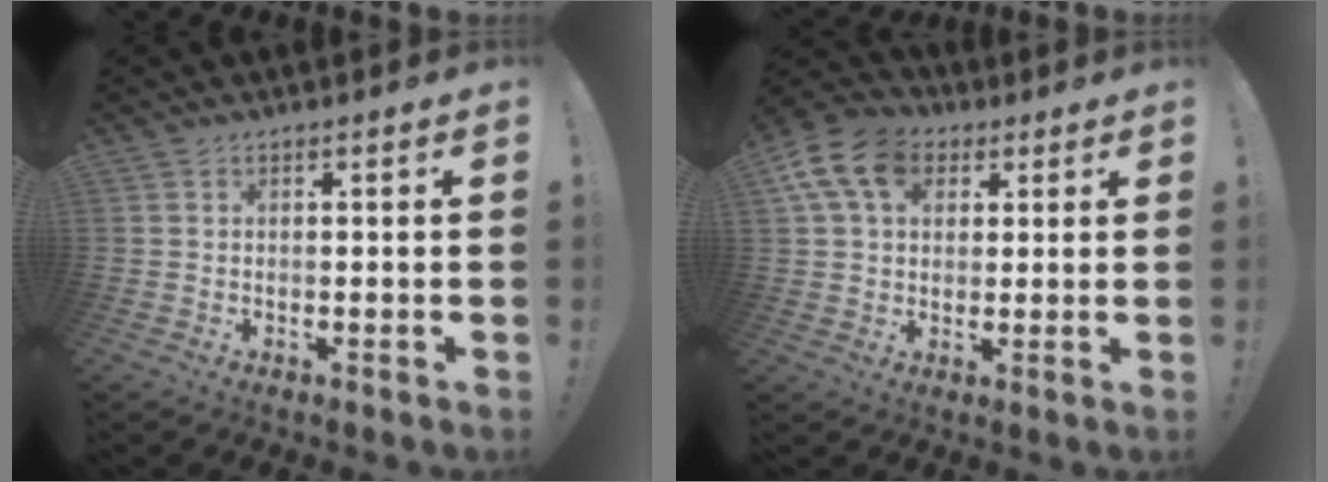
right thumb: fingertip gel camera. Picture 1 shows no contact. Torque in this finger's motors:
{"motor_torque": [0.77, 0.77, 0.39, -0.20, 0.12]}